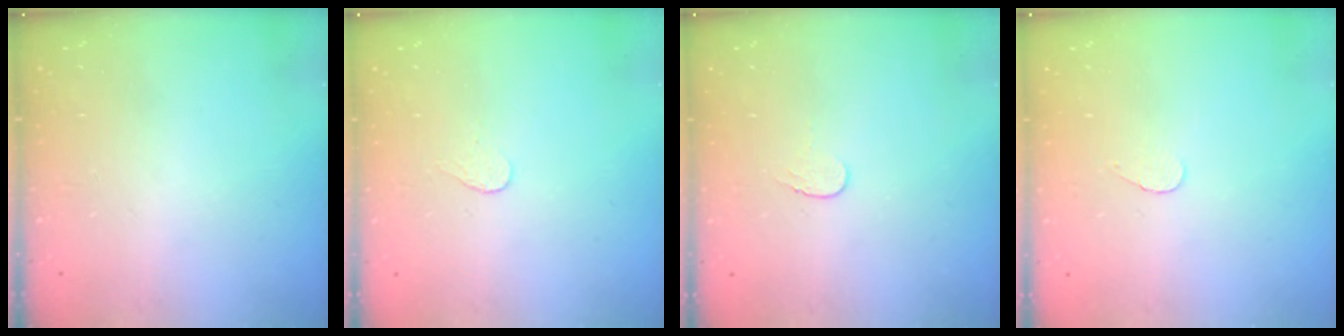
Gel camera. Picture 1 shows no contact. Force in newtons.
{"total": 2.7, "press": 2.7, "slide": 0.3}
{"total": 3.4, "press": 3.4, "slide": 0.4}
{"total": 2.8, "press": 2.8, "slide": 0.3}